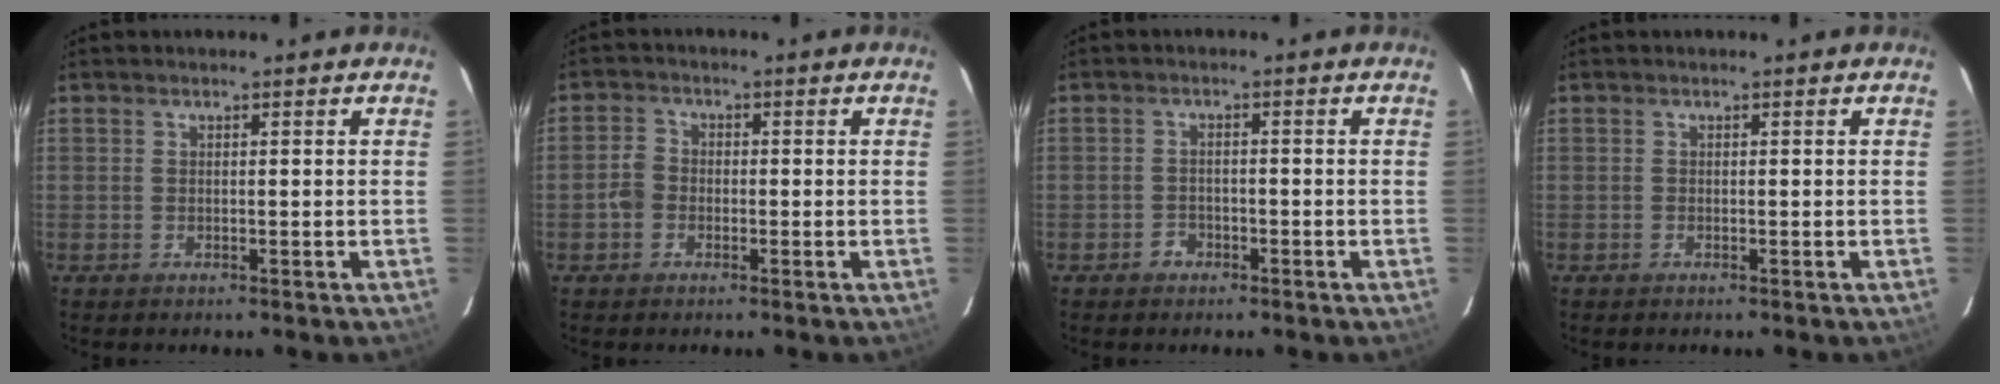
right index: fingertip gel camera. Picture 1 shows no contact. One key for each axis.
{"total": 3.1, "fx": -1.2, "fy": 2.6, "fz": 1.2, "tx": -0.027, "ty": 0.010, "tz": -0.025}
{"total": 2.2, "fx": -1.5, "fy": 1.6, "fz": 0.3, "tx": -0.007, "ty": 0.005, "tz": -0.024}
{"total": 0.0}